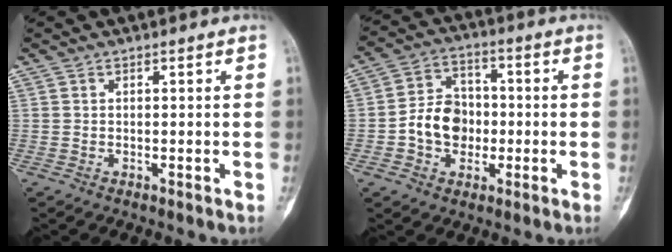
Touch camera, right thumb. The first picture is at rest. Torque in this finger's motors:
{"motor_torque": [0.08, 0.08, 0.53, -0.49, 0.07]}